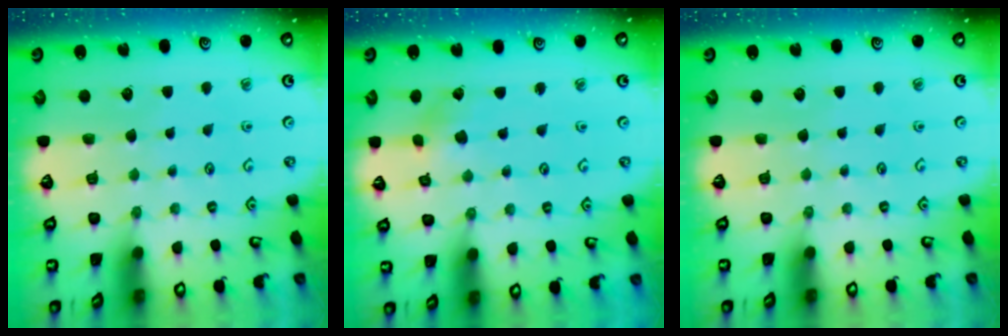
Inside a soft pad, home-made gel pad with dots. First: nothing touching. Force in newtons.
{"total": 1.6, "press": 1.6, "slide": 0.2}
{"total": 0.0}